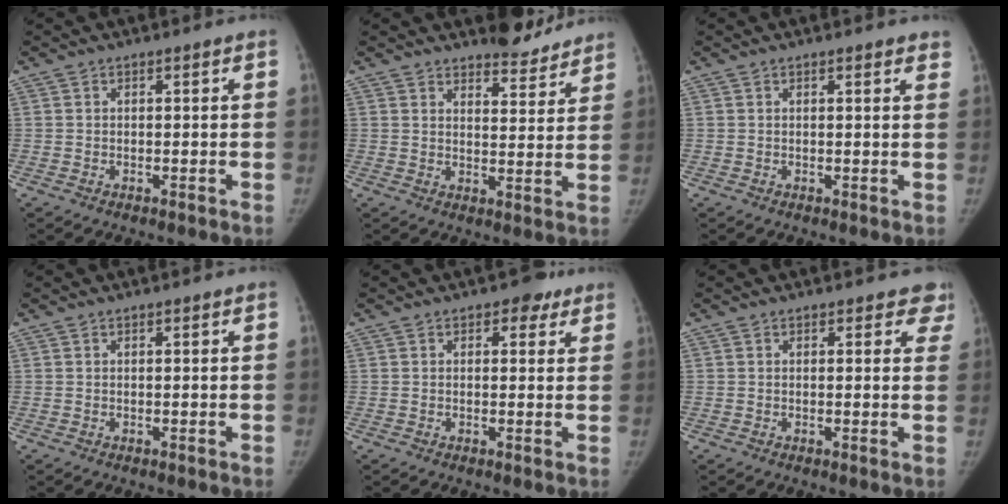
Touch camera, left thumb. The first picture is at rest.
{"total": 6.9, "force": [6.5, 2.2, 1.0], "torque": [0.014, -0.055, 0.086]}
{"total": 2.2, "force": [1.7, 0.7, 1.3], "torque": [-0.003, -0.001, 0.015]}
{"total": 0.0}
{"total": 3.2, "force": [1.8, 2.2, 1.6], "torque": [0.006, -0.004, 0.017]}
{"total": 3.8, "force": [3.0, 2.2, 1.0], "torque": [0.028, -0.011, 0.013]}